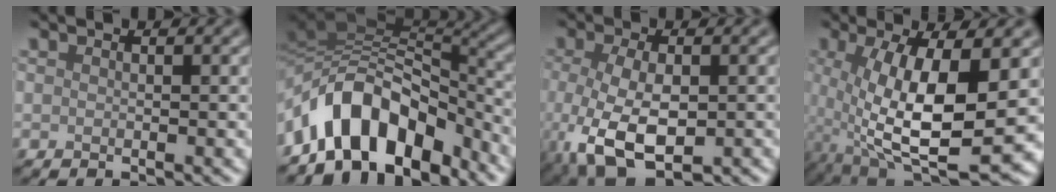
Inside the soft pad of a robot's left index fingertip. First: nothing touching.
{"total": 9.3, "force": [-5.0, 5.1, 5.8], "torque": [-0.073, 0.015, -0.091]}
{"total": 8.4, "force": [-3.0, 4.2, 6.6], "torque": [-0.147, -0.023, -0.044]}
{"total": 10.9, "force": [-0.5, 3.5, 10.3], "torque": [-0.195, -0.019, -0.002]}